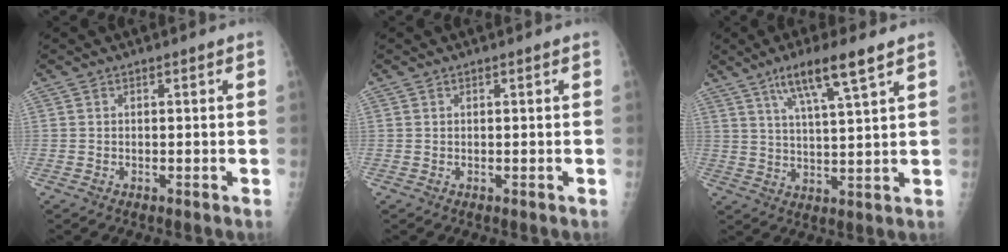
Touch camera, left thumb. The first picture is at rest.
{"total": 0.0}
{"total": 9.8, "force": [5.8, 0.9, 7.9], "torque": [-0.144, -0.021, 0.107]}